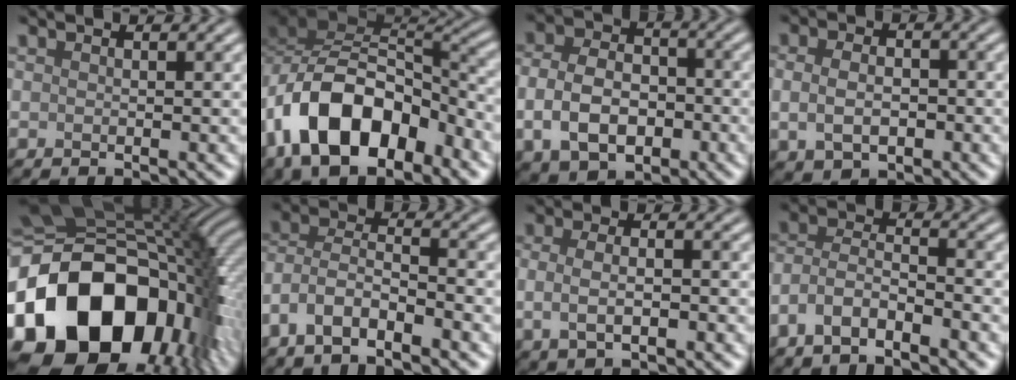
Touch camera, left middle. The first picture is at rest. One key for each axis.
{"total": 12.4, "fx": -5.4, "fy": 7.1, "fz": 8.6, "tx": -0.143, "ty": 0.008, "tz": -0.106}
{"total": 6.9, "fx": -1.8, "fy": 4.8, "fz": 4.6, "tx": -0.092, "ty": -0.003, "tz": -0.038}
{"total": 4.2, "fx": -0.4, "fy": 3.0, "fz": 2.9, "tx": -0.043, "ty": 0.000, "tz": -0.008}
{"total": 19.4, "fx": -5.4, "fy": 13.1, "fz": 13.2, "tx": -0.268, "ty": -0.026, "tz": -0.086}
{"total": 4.7, "fx": -3.1, "fy": 1.8, "fz": 3.1, "tx": -0.061, "ty": 0.005, "tz": -0.070}
{"total": 4.0, "fx": -0.4, "fy": 1.9, "fz": 3.5, "tx": -0.056, "ty": -0.004, "tz": -0.006}
{"total": 3.9, "fx": -2.7, "fy": 1.4, "fz": 2.4, "tx": -0.048, "ty": 0.006, "tz": -0.062}